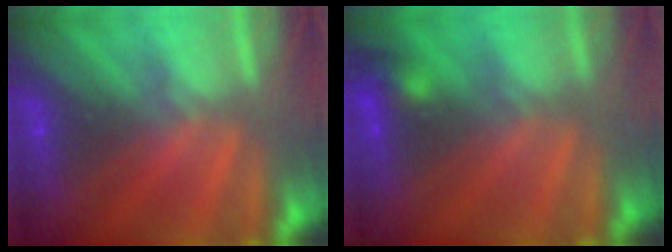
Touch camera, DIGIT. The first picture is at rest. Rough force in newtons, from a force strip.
{"total": 3.0}